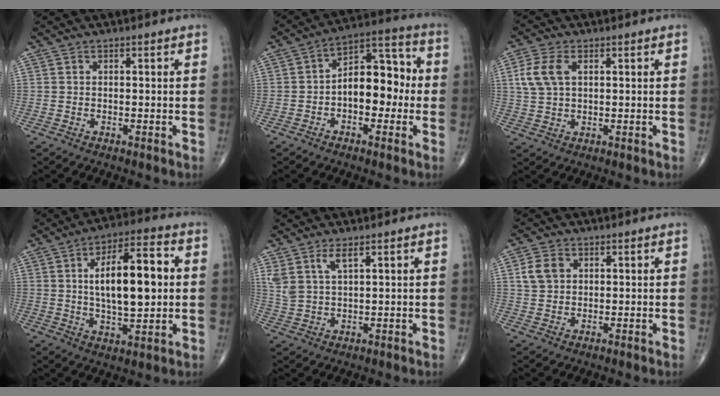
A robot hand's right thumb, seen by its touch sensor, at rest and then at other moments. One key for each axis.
{"total": 11.8, "fx": -1.2, "fy": 7.1, "fz": 9.3, "tx": -0.107, "ty": 0.040, "tz": -0.031}
{"total": 6.4, "fx": 1.8, "fy": 3.8, "fz": 4.8, "tx": -0.112, "ty": 0.007, "tz": 0.037}
{"total": 16.4, "fx": 2.0, "fy": 6.6, "fz": 14.9, "tx": -0.224, "ty": 0.010, "tz": 0.031}
{"total": 4.9, "fx": 2.9, "fy": 1.6, "fz": 3.6, "tx": -0.079, "ty": -0.012, "tz": 0.066}
{"total": 4.8, "fx": 1.4, "fy": 3.7, "fz": 2.7, "tx": -0.044, "ty": 0.001, "tz": 0.027}